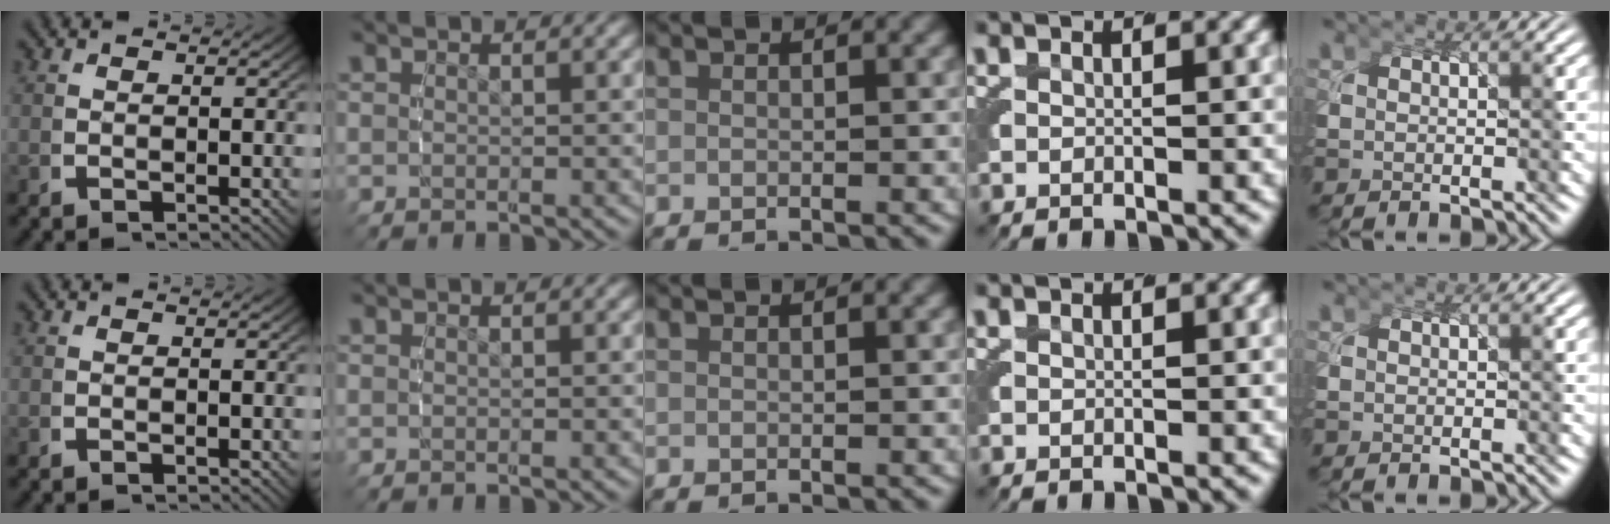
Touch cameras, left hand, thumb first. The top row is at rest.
{}